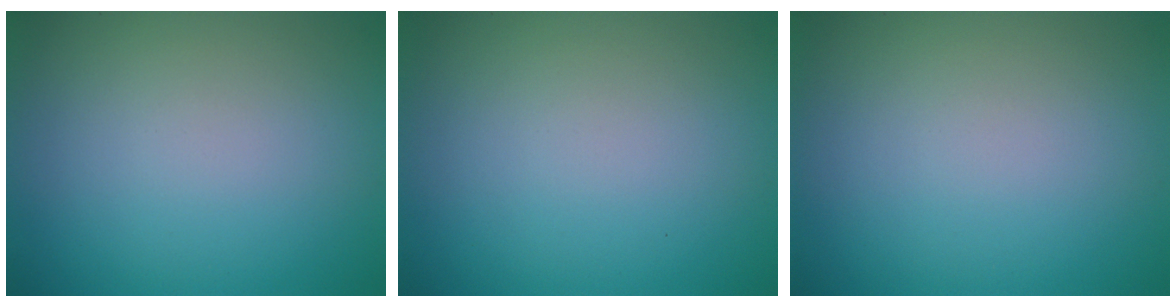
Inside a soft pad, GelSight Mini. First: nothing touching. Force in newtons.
{"total": 0.0}
{"total": 0.0}